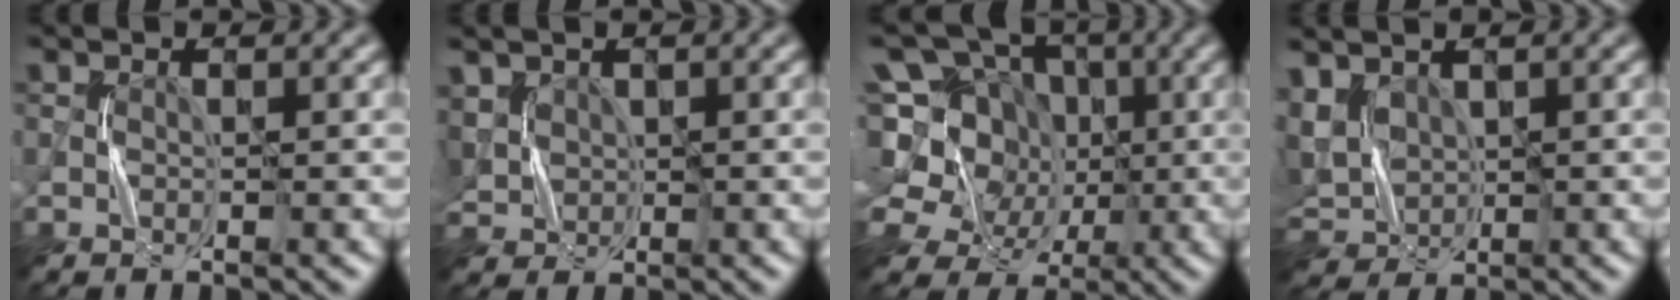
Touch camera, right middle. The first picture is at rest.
{"total": 1.6, "force": [1.1, 1.0, 0.6], "torque": [-0.021, -0.005, 0.035]}
{"total": 11.5, "force": [1.1, 9.9, 5.7], "torque": [-0.152, 0.041, -0.003]}
{"total": 2.9, "force": [1.4, 1.6, 1.9], "torque": [-0.053, -0.007, 0.037]}